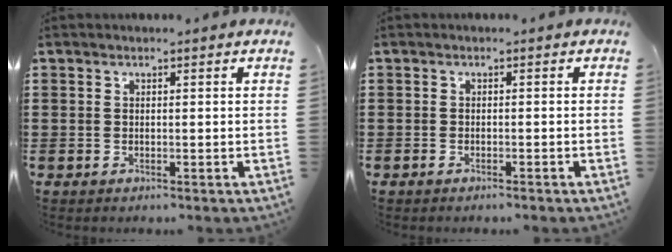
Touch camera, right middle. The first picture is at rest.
{"total": 0.6, "force": [-0.5, 0.1, 0.3], "torque": [-0.006, -0.002, -0.010]}